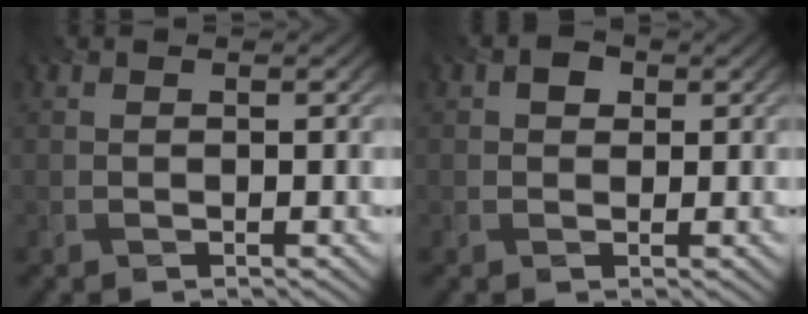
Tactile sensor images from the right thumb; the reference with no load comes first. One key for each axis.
{"total": 1.0, "fx": 0.3, "fy": 0.8, "fz": 0.6, "tx": -0.007, "ty": 0.003, "tz": 0.002}